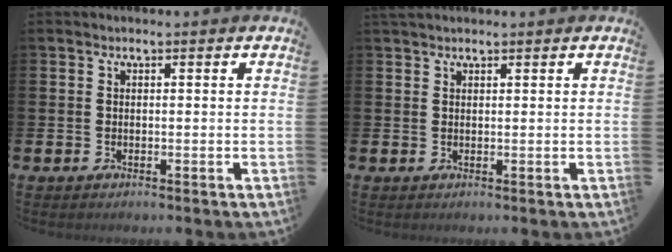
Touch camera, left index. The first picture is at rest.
{"total": 1.2, "force": [1.1, 0.3, 0.2], "torque": [0.002, -0.001, 0.020]}